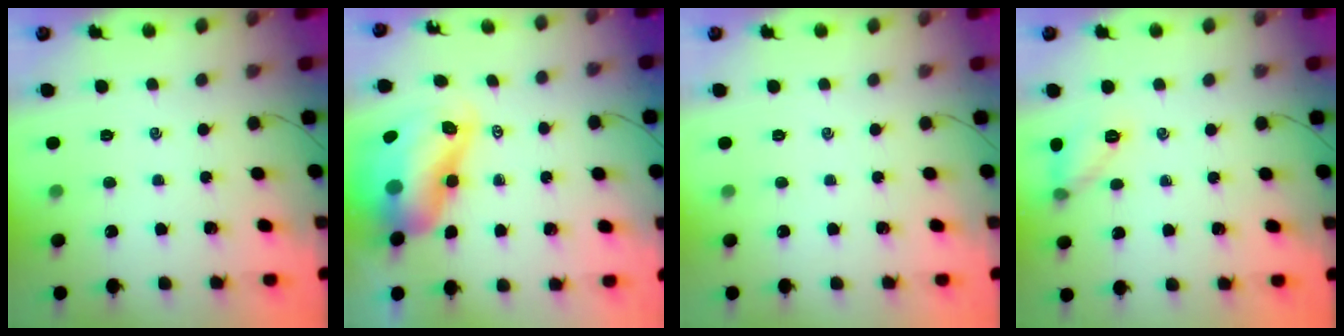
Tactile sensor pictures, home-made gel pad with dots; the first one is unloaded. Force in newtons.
{"total": 13.9, "press": 13.3, "slide": 4.0}
{"total": 0.0}
{"total": 7.7, "press": 7.6, "slide": 1.4}